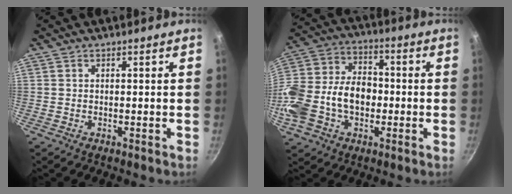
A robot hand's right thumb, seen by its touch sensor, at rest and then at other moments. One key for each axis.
{"total": 19.9, "fx": -3.4, "fy": 14.1, "fz": 13.7, "tx": -0.255, "ty": 0.051, "tz": -0.066}